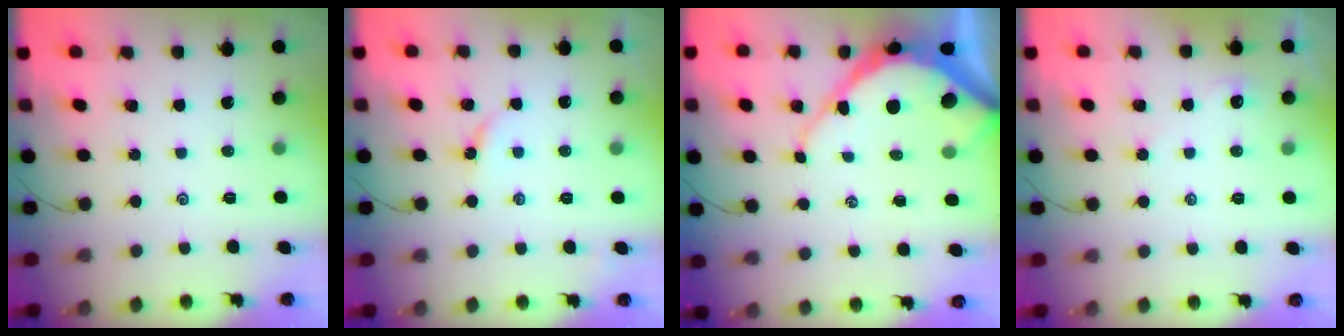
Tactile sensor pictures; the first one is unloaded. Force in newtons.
{"total": 2.9, "press": 2.9, "slide": 0.3}
{"total": 10.2, "press": 10.1, "slide": 1.1}
{"total": 2.0, "press": 2.0, "slide": 0.3}